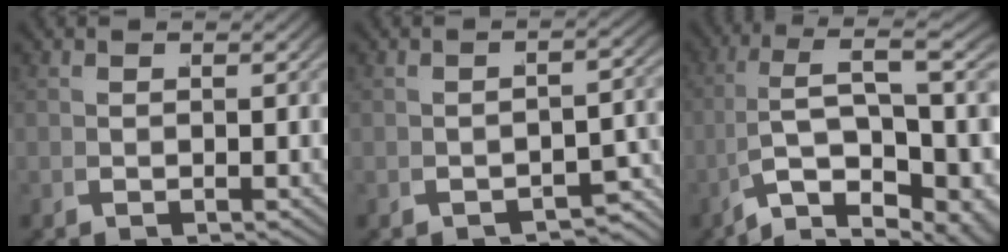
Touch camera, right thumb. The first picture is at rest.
{"total": 2.9, "force": [-2.2, 1.2, 1.4], "torque": [-0.019, -0.006, -0.030]}
{"total": 11.4, "force": [-1.8, 5.8, 9.7], "torque": [-0.195, -0.030, -0.007]}